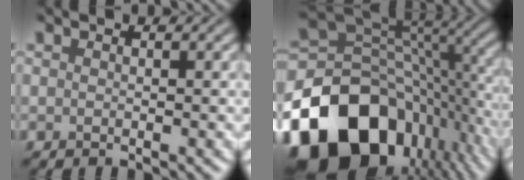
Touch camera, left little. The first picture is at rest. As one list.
[{"total": 17.8, "force": [-8.0, 12.3, 10.1], "torque": [-0.223, -0.018, -0.138]}]